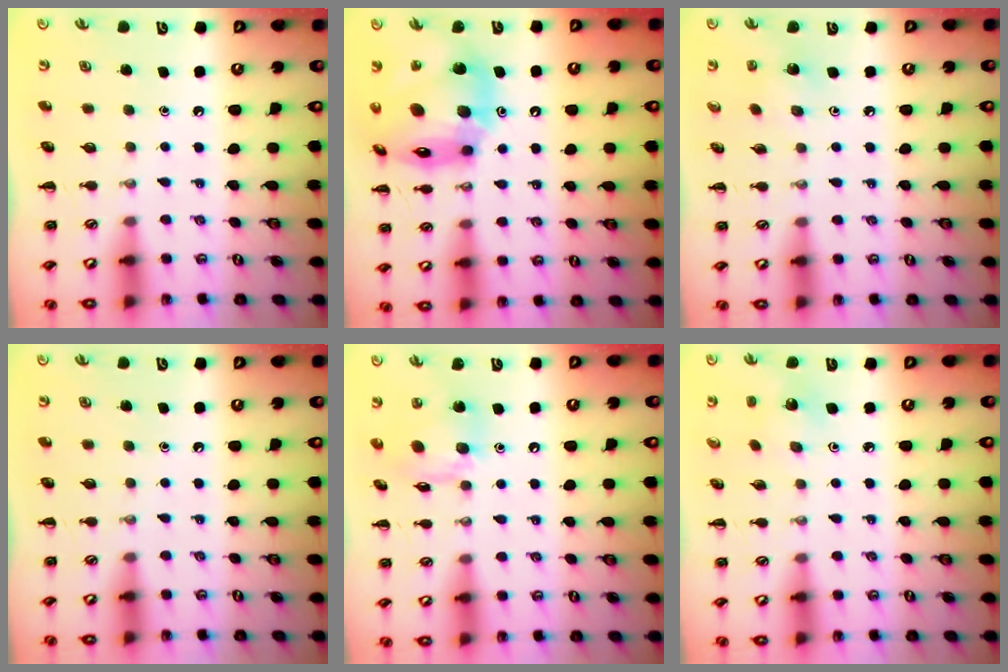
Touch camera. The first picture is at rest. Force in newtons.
{"total": 19.3, "press": 18.8, "slide": 4.3}
{"total": 2.6, "press": 2.5, "slide": 0.8}
{"total": 0.0}
{"total": 12.3, "press": 12.2, "slide": 1.4}
{"total": 1.8, "press": 1.6, "slide": 0.7}